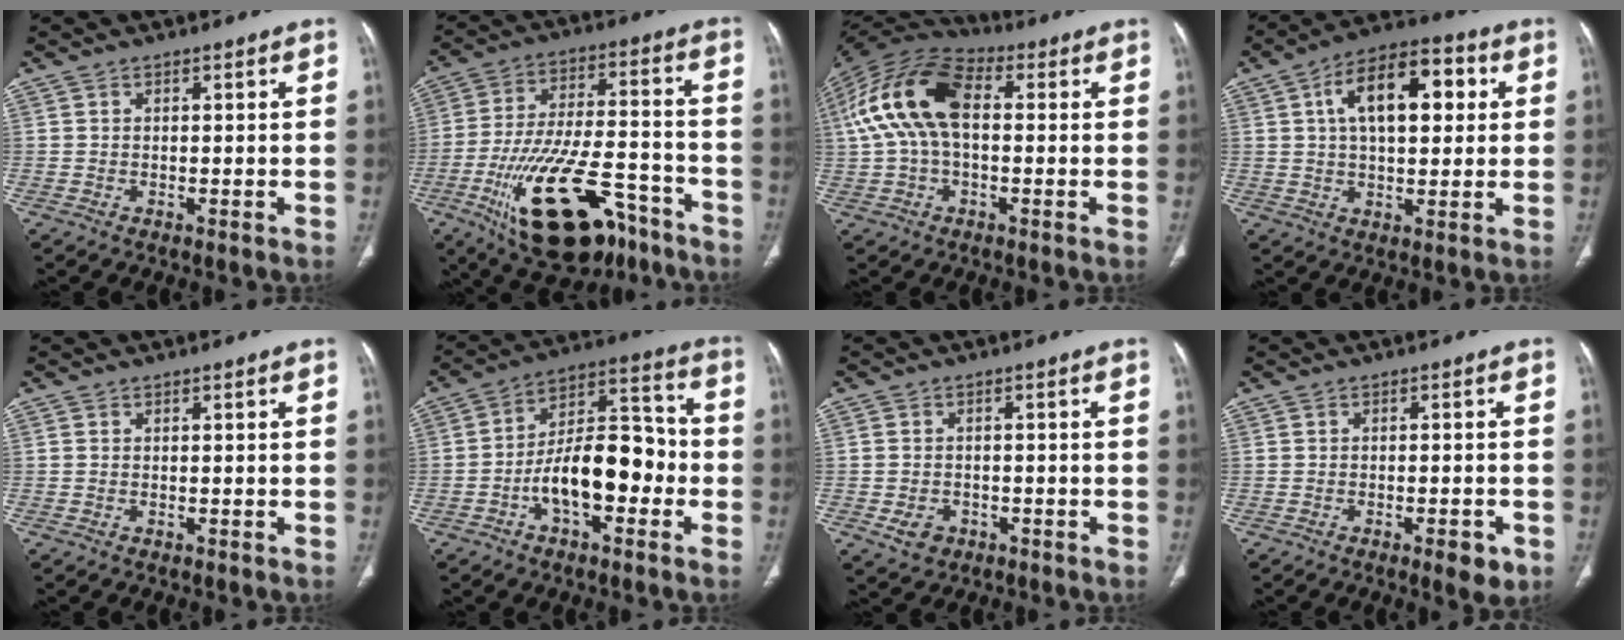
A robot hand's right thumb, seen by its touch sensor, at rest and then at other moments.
{"total": 23.8, "force": [-12.6, 10.5, 17.2], "torque": [-0.309, 0.054, -0.198]}
{"total": 16.5, "force": [1.9, 9.4, 13.4], "torque": [-0.270, 0.041, 0.026]}
{"total": 15.3, "force": [3.9, 7.9, 12.5], "torque": [-0.179, 0.020, 0.057]}
{"total": 0.0}
{"total": 15.4, "force": [-4.2, 8.0, 12.5], "torque": [-0.184, 0.050, -0.074]}
{"total": 4.0, "force": [-1.6, 3.2, 1.8], "torque": [-0.025, 0.009, -0.018]}
{"total": 4.5, "force": [-2.3, 1.7, 3.6], "torque": [-0.040, 0.003, -0.026]}